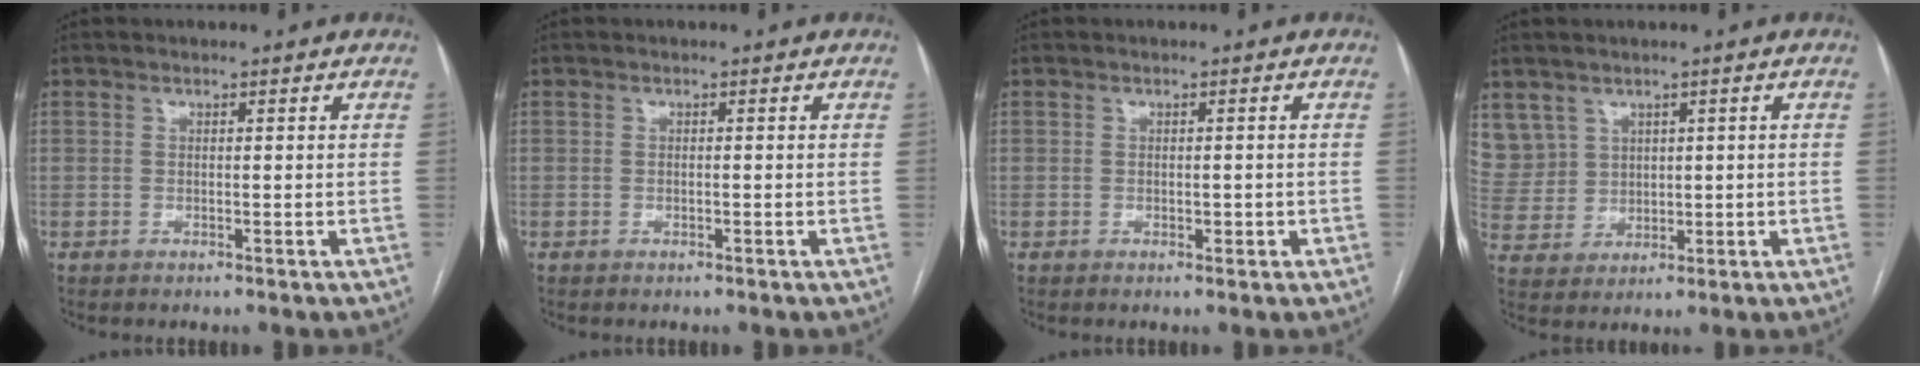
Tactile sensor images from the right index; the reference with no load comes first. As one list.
[{"total": 0.0}, {"total": 0.9, "force": [-0.2, 0.6, 0.7], "torque": [-0.008, 0.001, 0.001]}, {"total": 8.6, "force": [4.5, 7.3, 0.8], "torque": [-0.034, 0.029, 0.115]}]